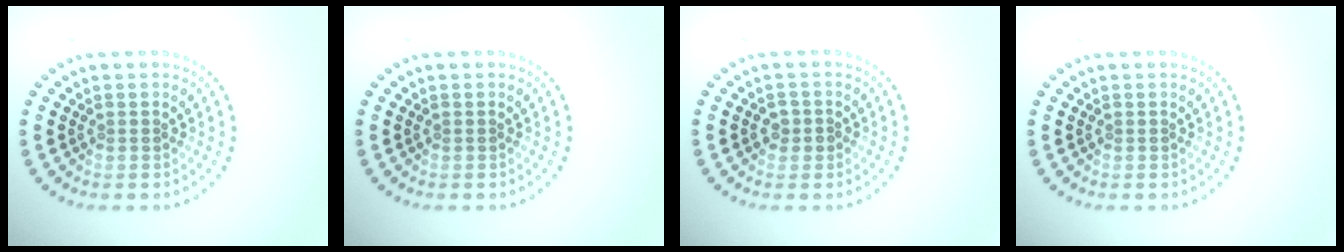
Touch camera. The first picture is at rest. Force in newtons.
{"total": 0.0}
{"total": 1.4, "press": 1.4, "slide": 0.2}
{"total": 0.0}